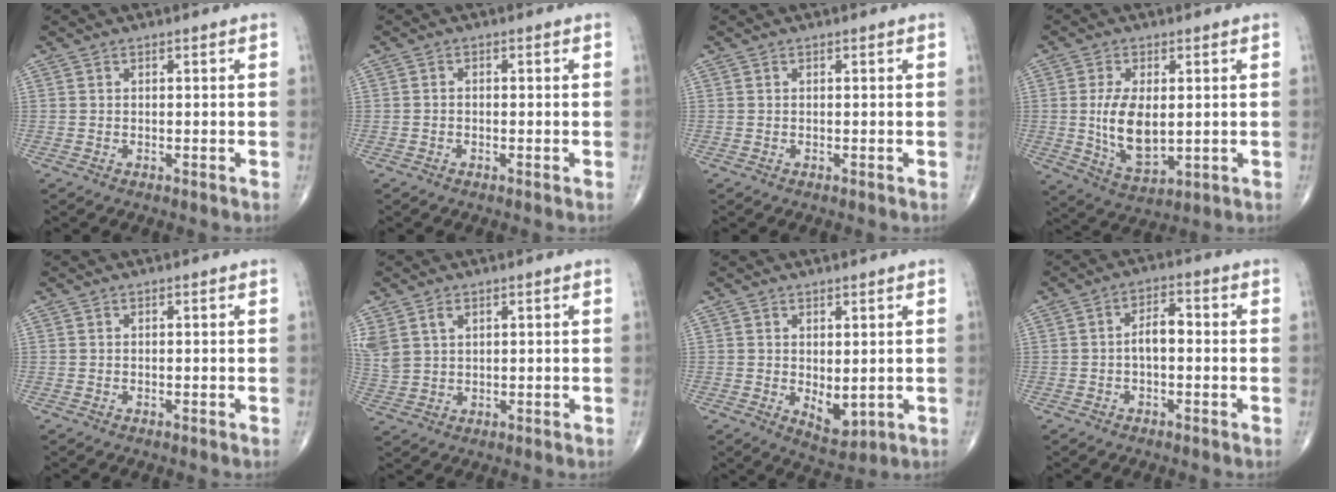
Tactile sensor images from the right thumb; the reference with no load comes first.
{"total": 0.7, "force": [-0.3, 0.5, 0.4], "torque": [-0.005, 0.002, -0.008]}
{"total": 0.0}
{"total": 10.2, "force": [0.3, 5.3, 8.7], "torque": [-0.158, -0.018, 0.020]}
{"total": 0.0}
{"total": 7.1, "force": [3.2, 4.8, 4.1], "torque": [-0.102, 0.001, 0.077]}
{"total": 4.8, "force": [-0.1, 2.6, 4.1], "torque": [-0.051, -0.014, 0.012]}
{"total": 4.3, "force": [-0.5, 2.2, 3.6], "torque": [-0.055, 0.019, -0.014]}